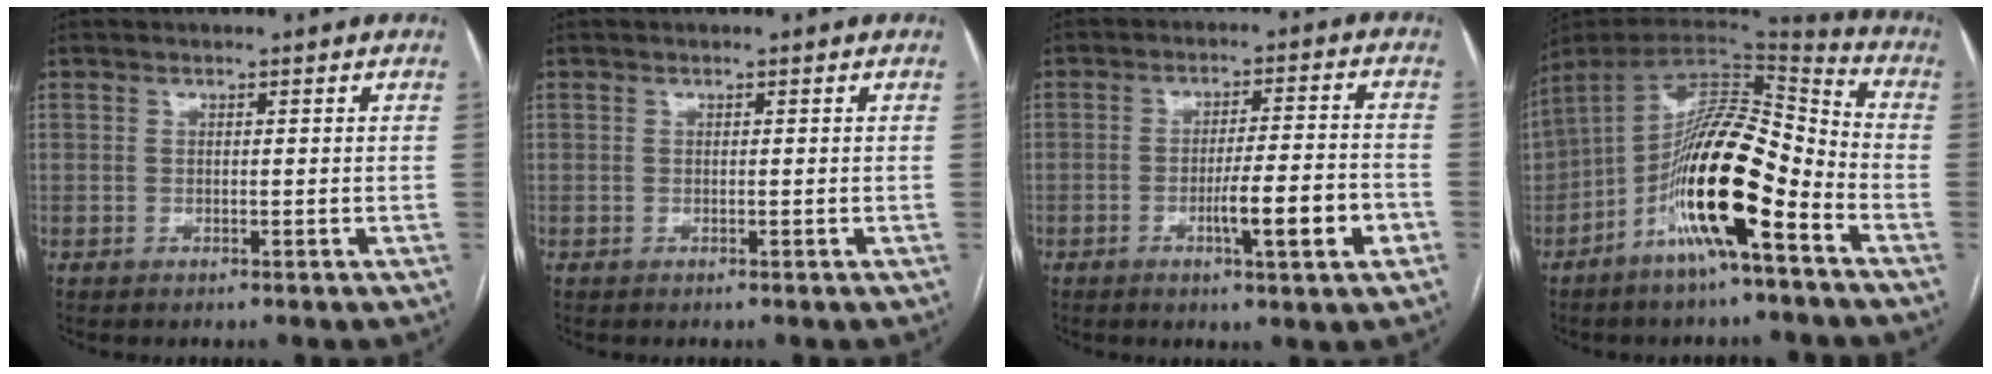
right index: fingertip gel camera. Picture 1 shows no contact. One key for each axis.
{"total": 0.0}
{"total": 8.9, "fx": -3.3, "fy": 0.5, "fz": 8.2, "tx": -0.126, "ty": 0.000, "tz": -0.049}
{"total": 15.9, "fx": -7.0, "fy": 3.0, "fz": 14.0, "tx": -0.247, "ty": 0.012, "tz": -0.120}